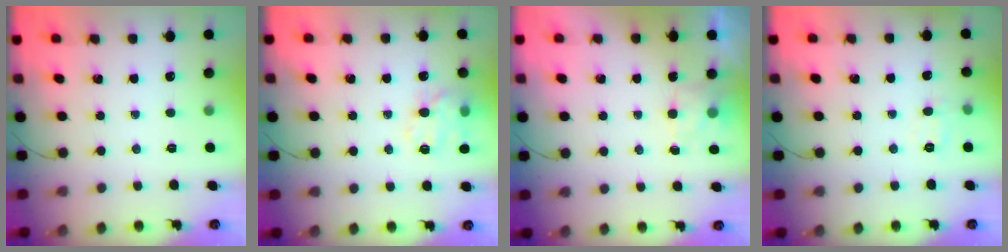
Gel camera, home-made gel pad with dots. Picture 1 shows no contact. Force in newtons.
{"total": 12.0, "press": 11.9, "slide": 1.4}
{"total": 2.4, "press": 1.9, "slide": 1.4}
{"total": 6.4, "press": 6.2, "slide": 1.4}